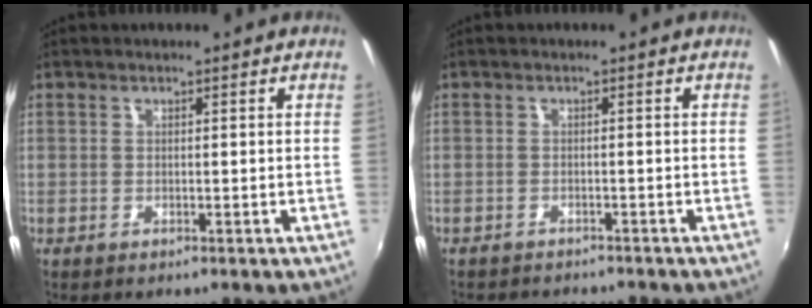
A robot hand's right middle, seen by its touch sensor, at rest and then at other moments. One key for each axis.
{"total": 4.8, "fx": -4.5, "fy": 1.0, "fz": 1.4, "tx": -0.040, "ty": -0.013, "tz": -0.065}